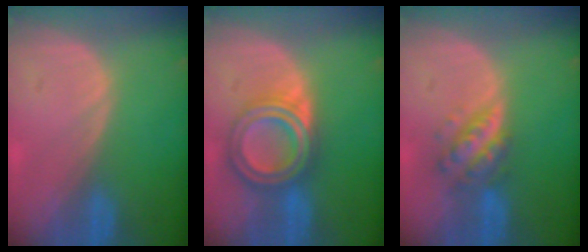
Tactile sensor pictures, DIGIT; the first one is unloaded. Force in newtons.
{"total": 7.7, "press": 7.6, "slide": 0.5}
{"total": 5.7, "press": 5.2, "slide": 2.3}